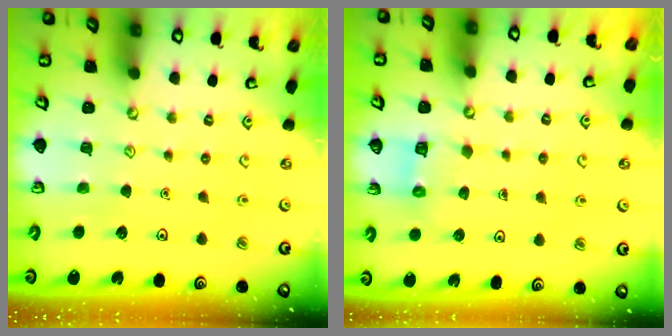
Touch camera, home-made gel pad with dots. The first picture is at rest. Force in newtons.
{"total": 5.7, "press": 5.7, "slide": 0.3}